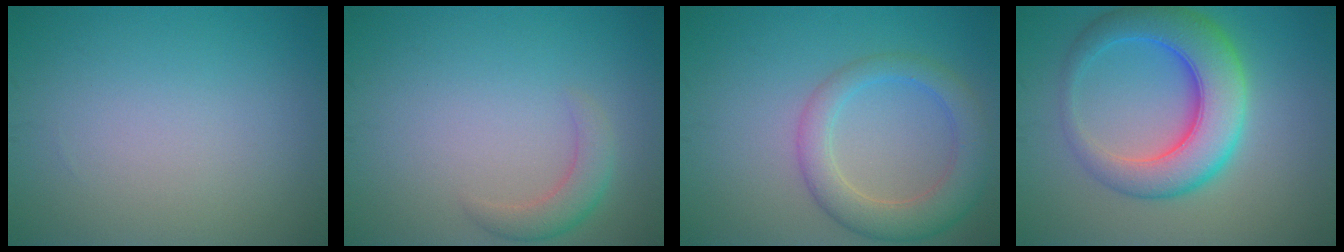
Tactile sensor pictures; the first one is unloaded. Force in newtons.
{"total": 2.4, "press": 2.4, "slide": 0.2}
{"total": 4.9, "press": 4.9, "slide": 0.5}
{"total": 7.9, "press": 7.9, "slide": 0.1}